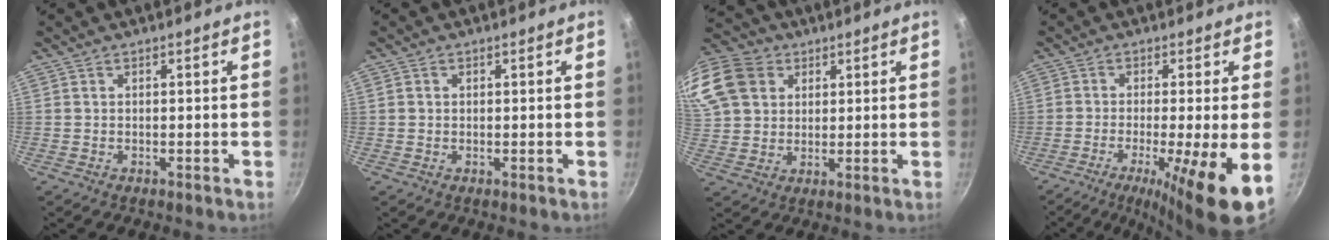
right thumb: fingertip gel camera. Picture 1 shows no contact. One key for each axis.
{"total": 0.9, "fx": 0.1, "fy": 0.8, "fz": 0.3, "tx": -0.004, "ty": 0.003, "tz": 0.001}
{"total": 21.7, "fx": 8.3, "fy": 17.1, "fz": 10.5, "tx": -0.262, "ty": 0.042, "tz": 0.158}
{"total": 12.0, "fx": -4.1, "fy": 0.8, "fz": 11.2, "tx": -0.189, "ty": -0.012, "tz": -0.065}